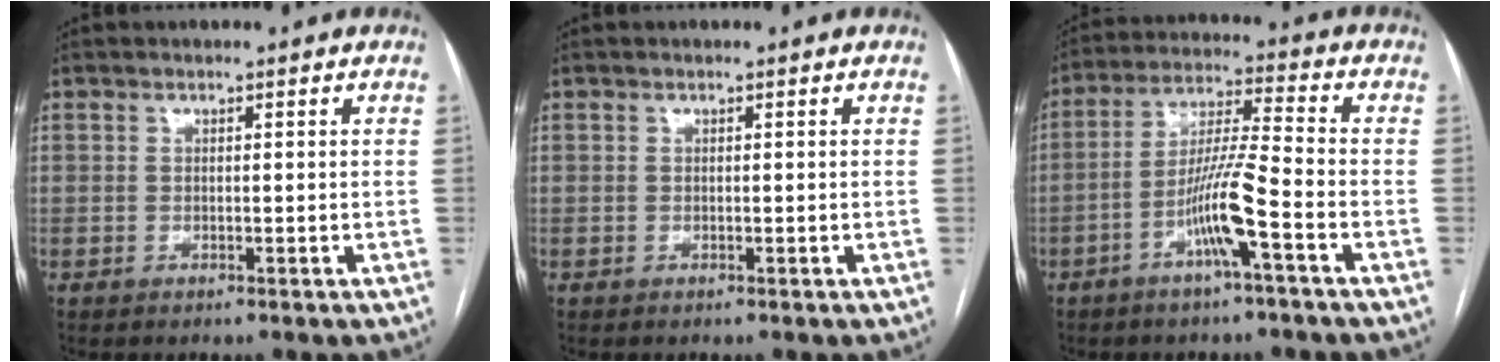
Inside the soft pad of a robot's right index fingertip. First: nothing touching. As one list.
[{"total": 0.0}, {"total": 9.6, "force": [-4.2, -0.2, 8.6], "torque": [-0.169, 0.007, -0.081]}]